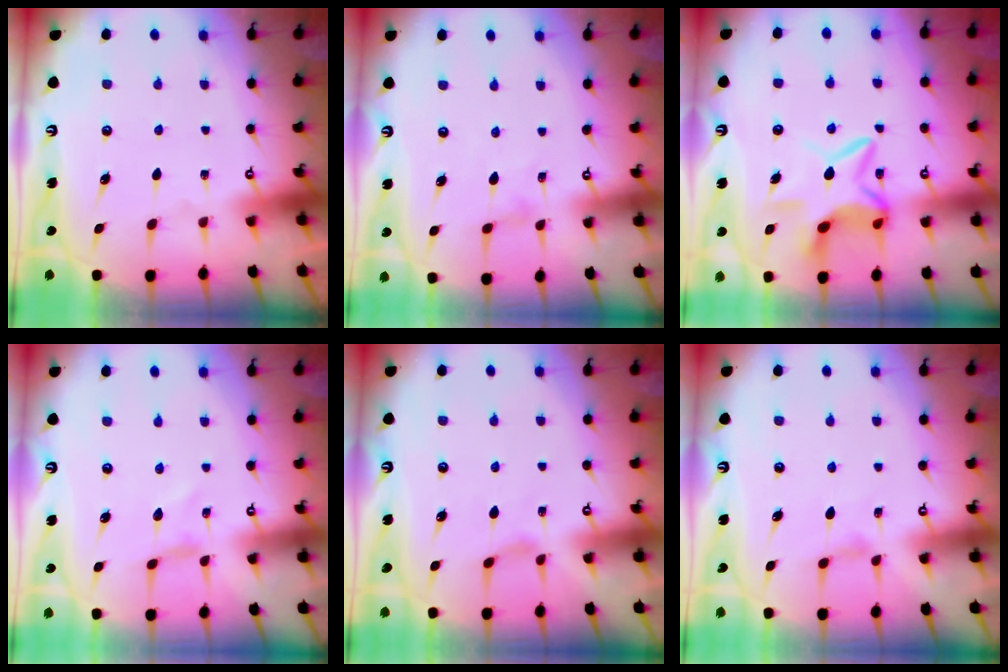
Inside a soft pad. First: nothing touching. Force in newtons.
{"total": 0.0}
{"total": 9.2, "press": 9.1, "slide": 1.0}
{"total": 0.0}
{"total": 0.0}
{"total": 1.4, "press": 1.3, "slide": 0.4}